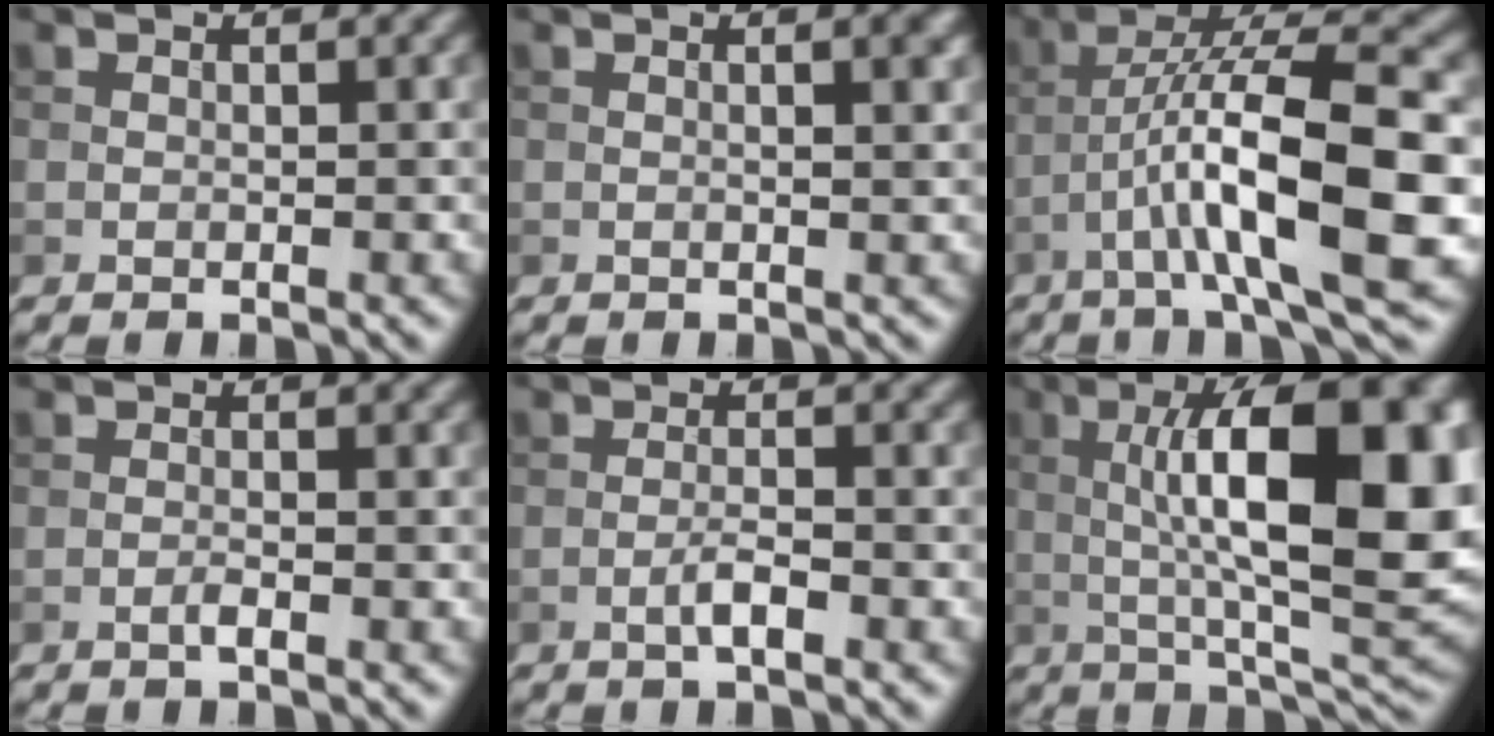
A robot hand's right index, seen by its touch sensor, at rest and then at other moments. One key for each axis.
{"total": 2.2, "fx": 0.4, "fy": 0.6, "fz": 2.0, "tx": -0.018, "ty": 0.004, "tz": 0.002}
{"total": 10.9, "fx": -2.9, "fy": 2.3, "fz": 10.2, "tx": -0.171, "ty": 0.024, "tz": -0.049}
{"total": 1.0, "fx": -0.5, "fy": 0.1, "fz": 0.8, "tx": -0.016, "ty": 0.001, "tz": -0.011}
{"total": 1.9, "fx": -0.9, "fy": 0.3, "fz": 1.6, "tx": -0.031, "ty": 0.004, "tz": -0.019}
{"total": 14.6, "fx": 1.8, "fy": 4.9, "fz": 13.6, "tx": -0.180, "ty": 0.011, "tz": 0.020}